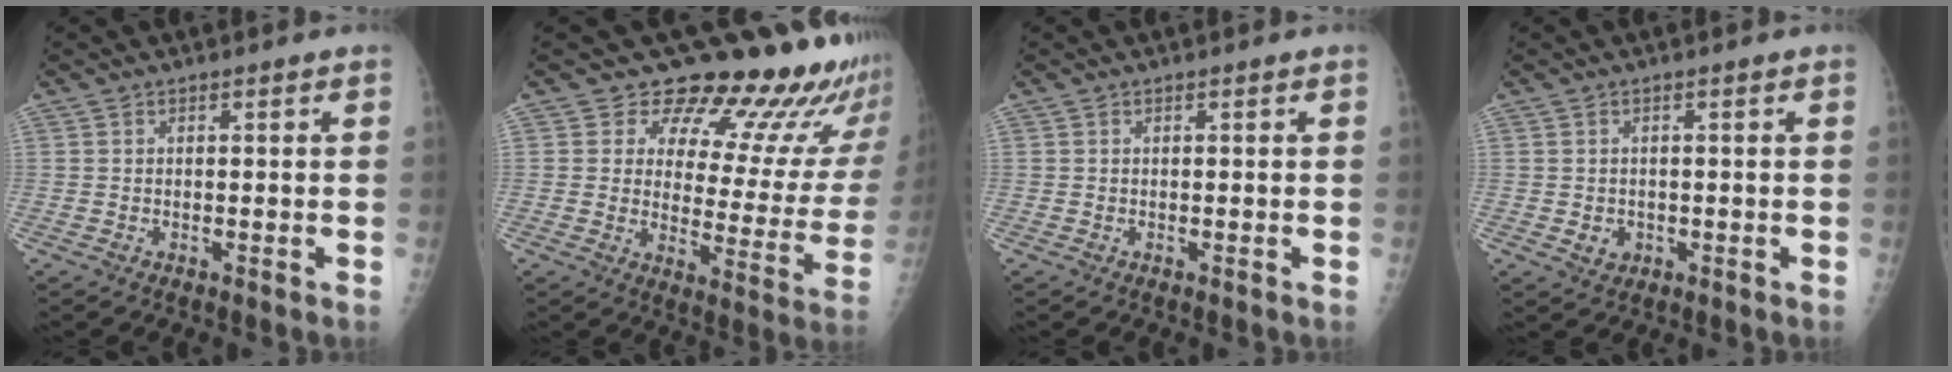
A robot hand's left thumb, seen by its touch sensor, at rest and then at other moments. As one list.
[{"total": 20.1, "force": [17.8, 6.1, 6.8], "torque": [-0.034, -0.153, 0.211]}, {"total": 0.0}, {"total": 2.2, "force": [-0.3, 2.0, 0.9], "torque": [-0.006, 0.000, 0.004]}]